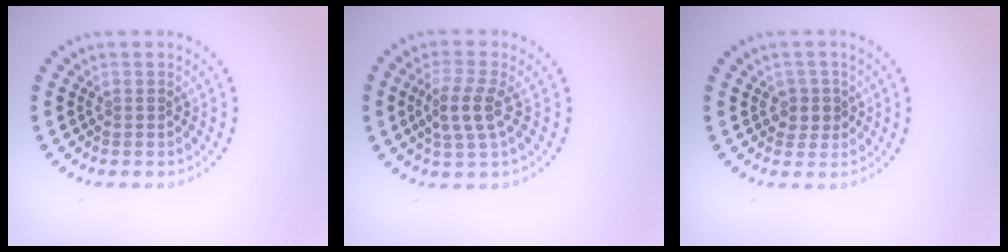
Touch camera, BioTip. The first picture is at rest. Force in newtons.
{"total": 3.0, "press": 2.6, "slide": 1.4}
{"total": 1.8, "press": 1.4, "slide": 1.1}